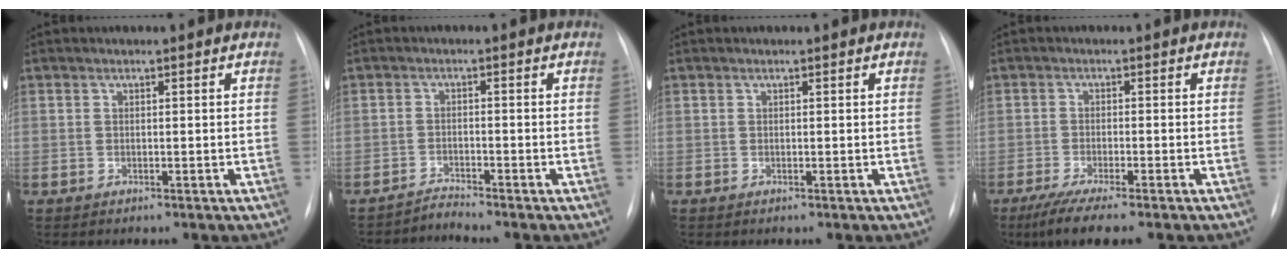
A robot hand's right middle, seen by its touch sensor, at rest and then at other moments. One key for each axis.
{"total": 2.4, "fx": -2.0, "fy": -0.9, "fz": -0.8, "tx": 0.015, "ty": -0.017, "tz": -0.035}
{"total": 0.0}
{"total": 7.2, "fx": -5.5, "fy": 0.1, "fz": 4.7, "tx": -0.078, "ty": -0.019, "tz": -0.086}